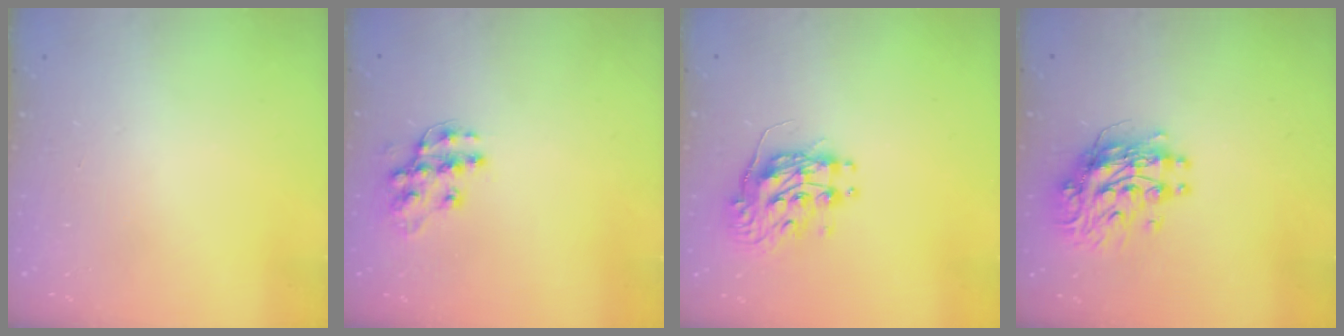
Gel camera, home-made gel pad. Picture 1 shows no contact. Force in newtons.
{"total": 12.2, "press": 12.2, "slide": 0.9}
{"total": 9.6, "press": 9.6, "slide": 0.4}
{"total": 11.5, "press": 11.4, "slide": 0.9}